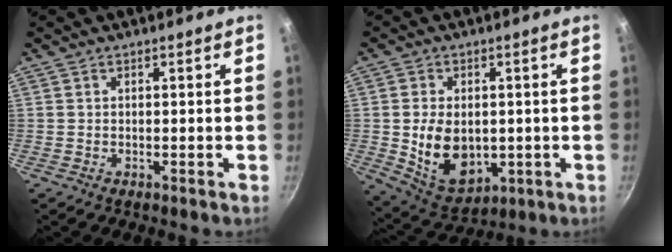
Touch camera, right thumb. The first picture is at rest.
{"total": 11.9, "force": [-0.4, 8.4, 8.5], "torque": [-0.129, -0.012, 0.015]}